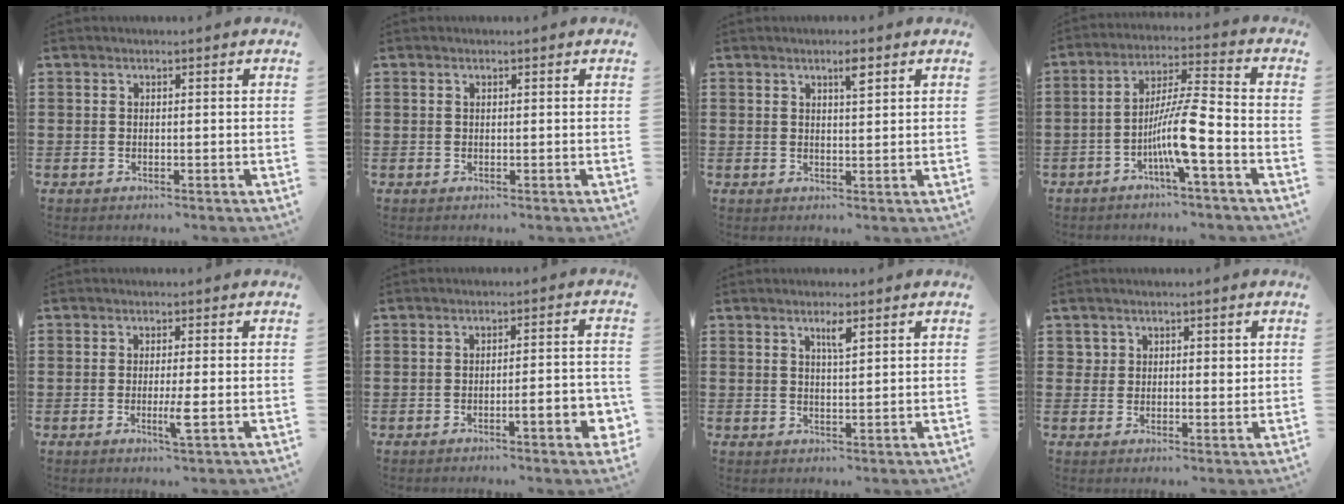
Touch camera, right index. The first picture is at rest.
{"total": 0.0}
{"total": 2.7, "force": [1.6, 0.5, 2.1], "torque": [-0.027, -0.003, 0.023]}
{"total": 9.1, "force": [-3.9, 0.7, 8.2], "torque": [-0.166, -0.005, -0.079]}
{"total": 3.3, "force": [-0.9, 0.0, 3.1], "torque": [-0.061, -0.010, -0.020]}
{"total": 5.5, "force": [-2.1, 1.0, 5.0], "torque": [-0.070, -0.007, -0.034]}
{"total": 2.6, "force": [1.4, 0.4, 2.1], "torque": [-0.037, -0.001, 0.021]}
{"total": 2.2, "force": [1.0, 1.8, 0.7], "torque": [-0.013, 0.006, 0.017]}